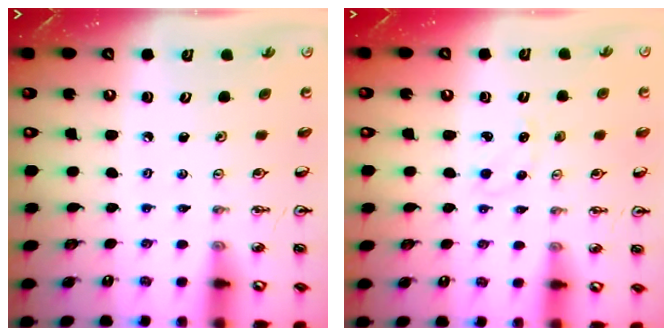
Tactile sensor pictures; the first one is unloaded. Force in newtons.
{"total": 4.2, "press": 4.2, "slide": 0.5}